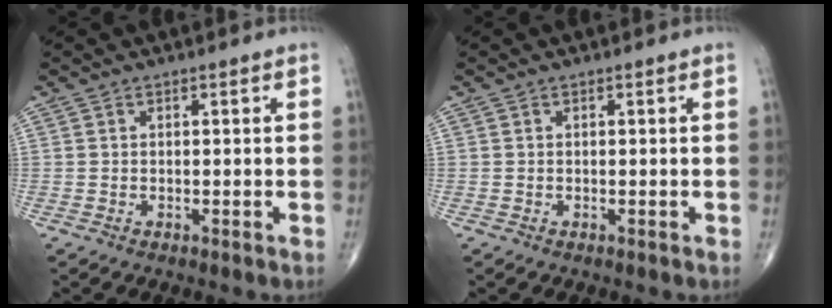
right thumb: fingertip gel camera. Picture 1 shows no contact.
{"total": 0.0}